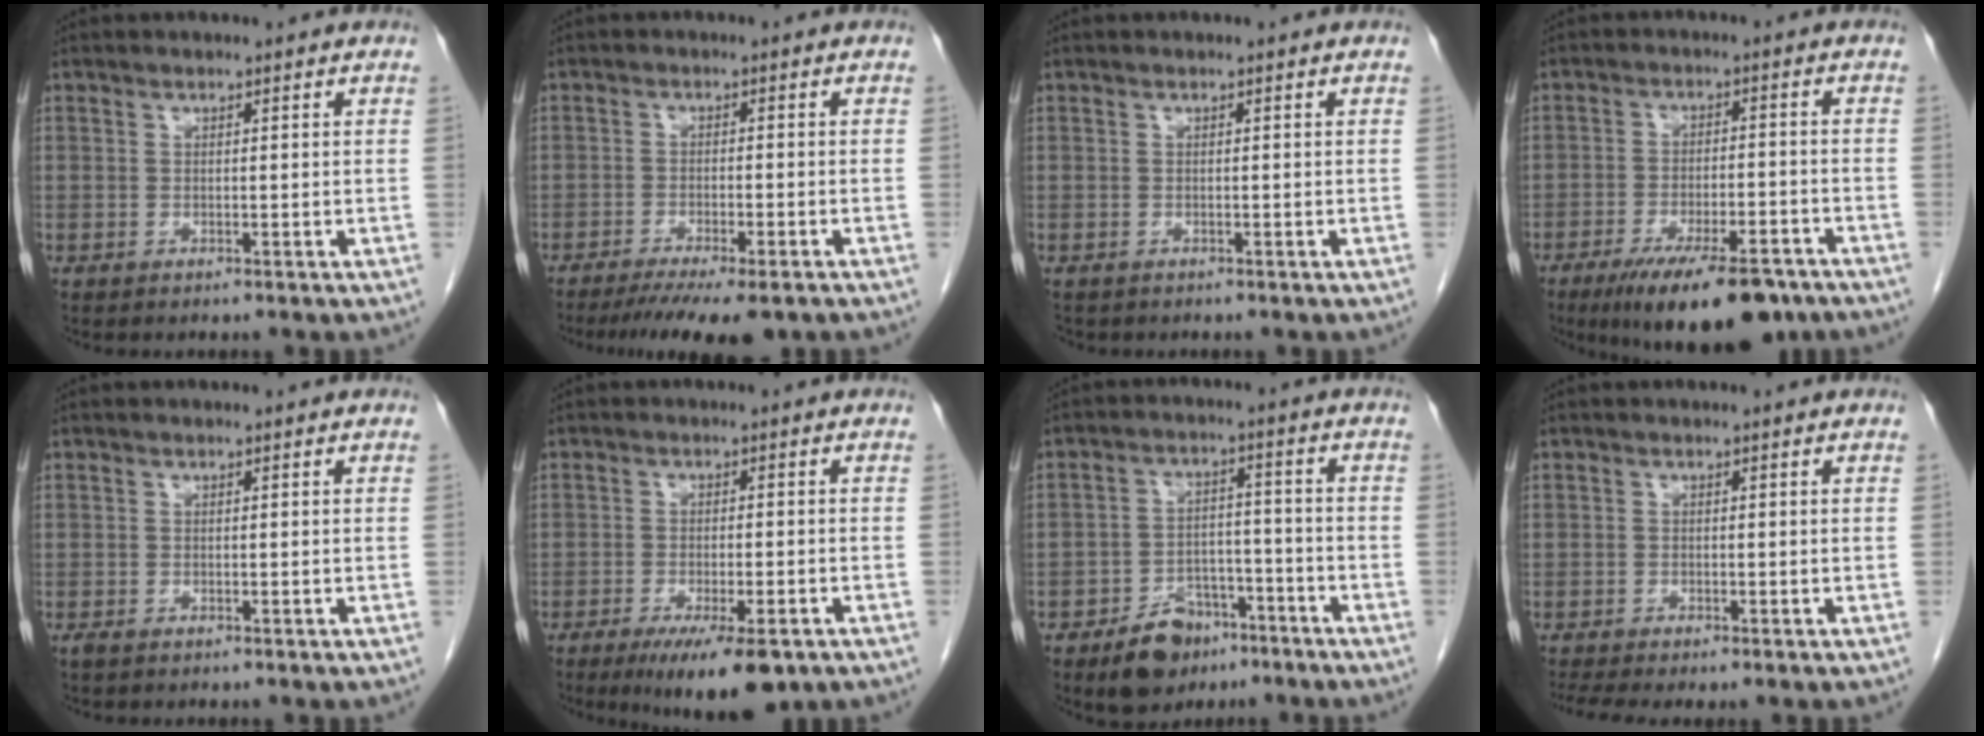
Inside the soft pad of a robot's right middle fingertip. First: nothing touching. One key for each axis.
{"total": 10.1, "fx": -7.8, "fy": 1.5, "fz": 6.2, "tx": -0.085, "ty": -0.018, "tz": -0.115}
{"total": 0.6, "fx": -0.5, "fy": 0.3, "fz": 0.0, "tx": -0.010, "ty": 0.001, "tz": -0.009}
{"total": 14.6, "fx": -10.6, "fy": 3.7, "fz": 9.2, "tx": -0.124, "ty": -0.014, "tz": -0.162}
{"total": 0.6, "fx": -0.4, "fy": 0.2, "fz": 0.3, "tx": -0.008, "ty": -0.002, "tz": -0.007}
{"total": 9.7, "fx": -6.1, "fy": 2.1, "fz": 7.2, "tx": -0.107, "ty": -0.019, "tz": -0.091}
{"total": 8.1, "fx": -5.6, "fy": 4.7, "fz": 3.5, "tx": -0.063, "ty": 0.007, "tz": -0.088}
{"total": 3.5, "fx": -2.7, "fy": 0.4, "fz": 2.2, "tx": -0.036, "ty": -0.008, "tz": -0.047}